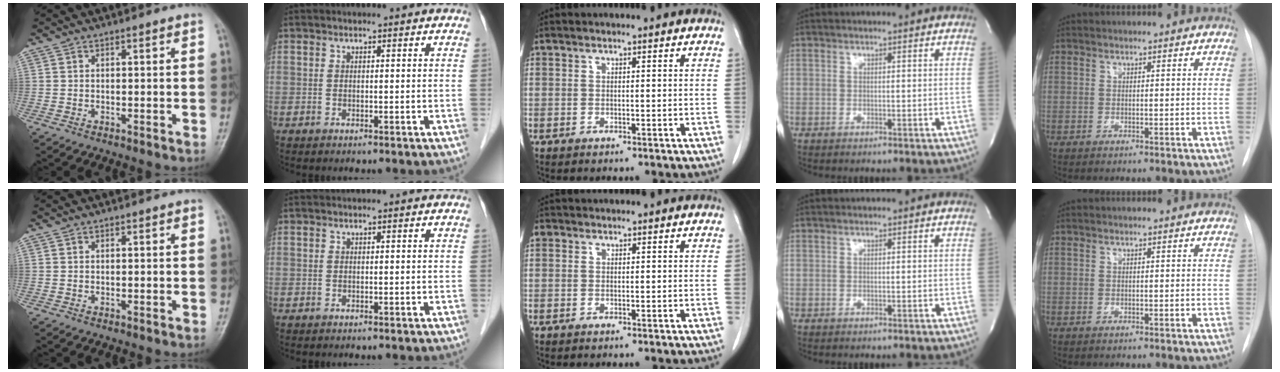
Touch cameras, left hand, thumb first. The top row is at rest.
{"middle": {"total": 1.0, "force": [0.4, 0.8, 0.2], "torque": [0.002, 0.010, 0.006]}}